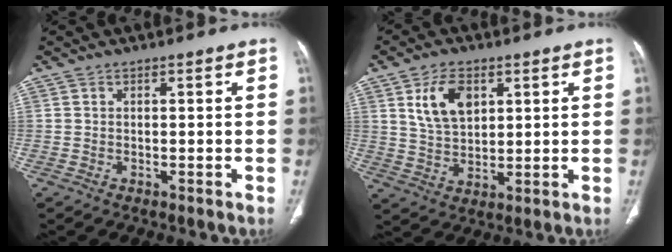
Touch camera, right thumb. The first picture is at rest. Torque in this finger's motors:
{"motor_torque": [-0.53, 0.60, 0.53, 0.52, 0.08]}